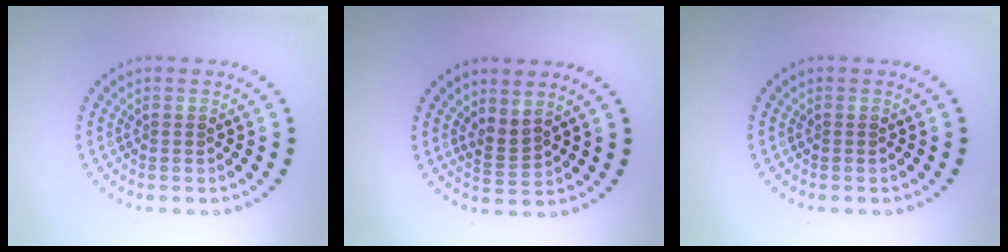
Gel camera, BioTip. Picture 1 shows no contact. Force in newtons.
{"total": 1.8, "press": 1.3, "slide": 1.3}
{"total": 0.0}